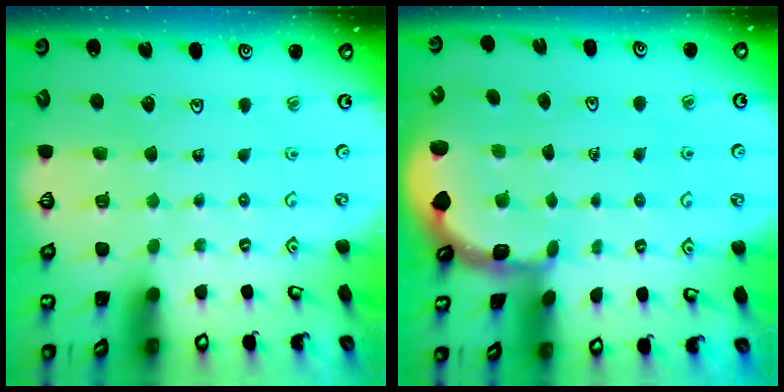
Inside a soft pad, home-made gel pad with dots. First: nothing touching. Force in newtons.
{"total": 1.8, "press": 1.8, "slide": 0.2}